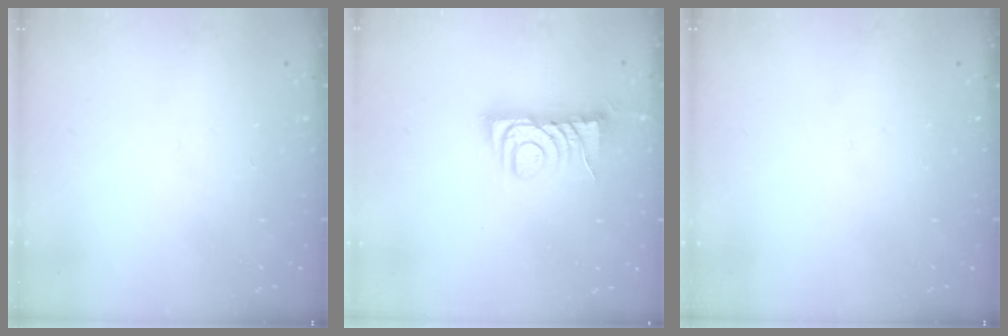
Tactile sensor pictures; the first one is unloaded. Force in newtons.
{"total": 8.0, "press": 7.9, "slide": 0.4}
{"total": 0.0}